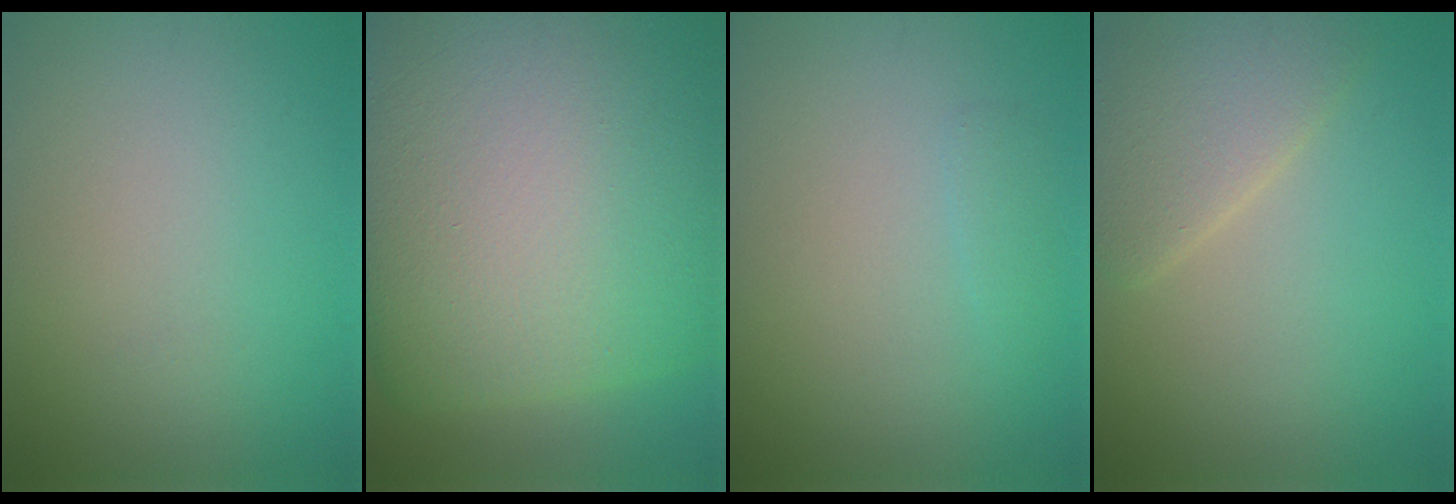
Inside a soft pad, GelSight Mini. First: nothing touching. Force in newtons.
{"total": 21.4, "press": 21.4, "slide": 0.5}
{"total": 0.8, "press": 0.8, "slide": 0.0}
{"total": 4.0, "press": 4.0, "slide": 0.4}